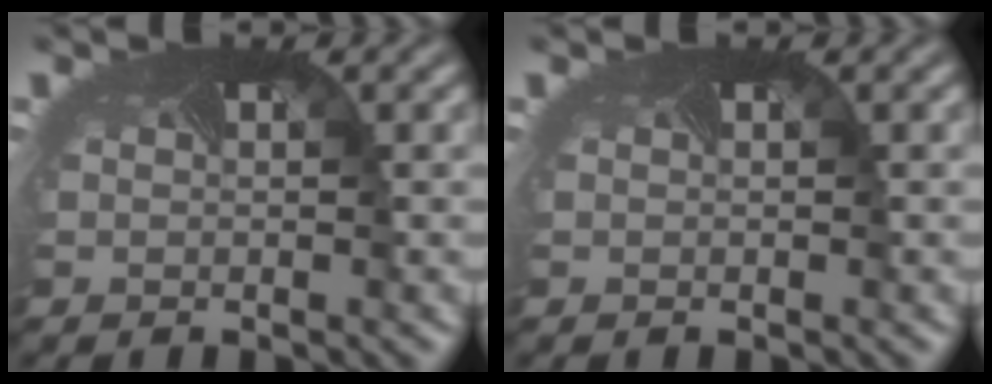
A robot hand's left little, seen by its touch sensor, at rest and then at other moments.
{"total": 0.0}